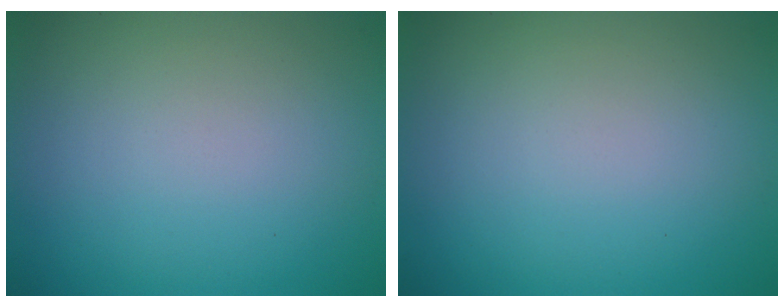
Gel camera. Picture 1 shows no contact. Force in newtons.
{"total": 0.0}